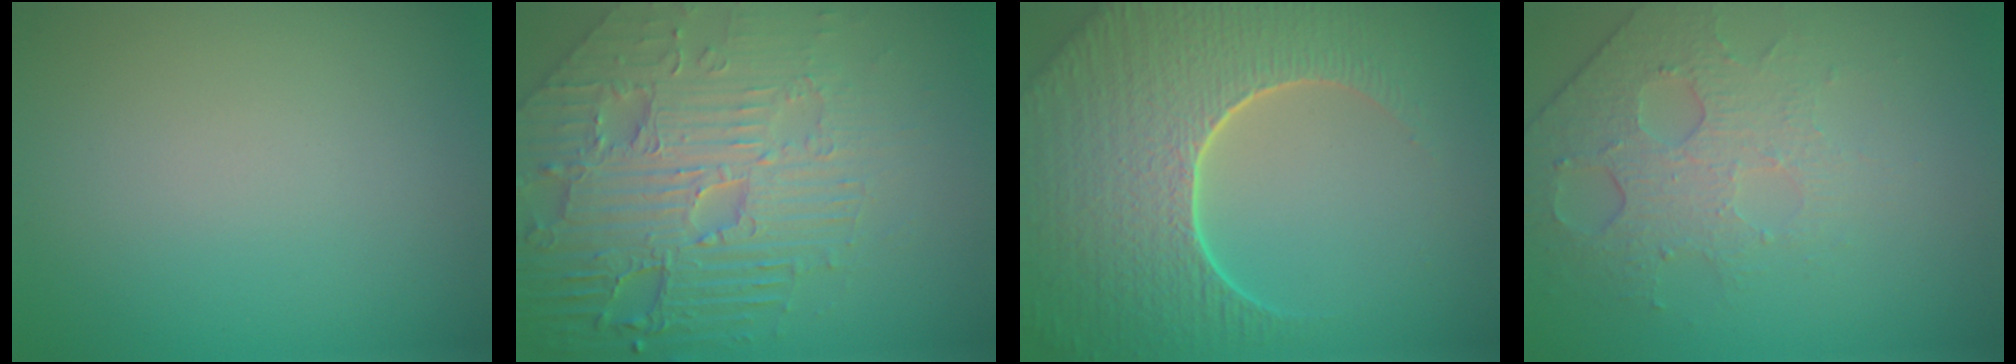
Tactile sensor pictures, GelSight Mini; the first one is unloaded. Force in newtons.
{"total": 8.7, "press": 6.2, "slide": 6.1}
{"total": 9.3, "press": 6.6, "slide": 6.5}
{"total": 4.9, "press": 3.2, "slide": 3.6}